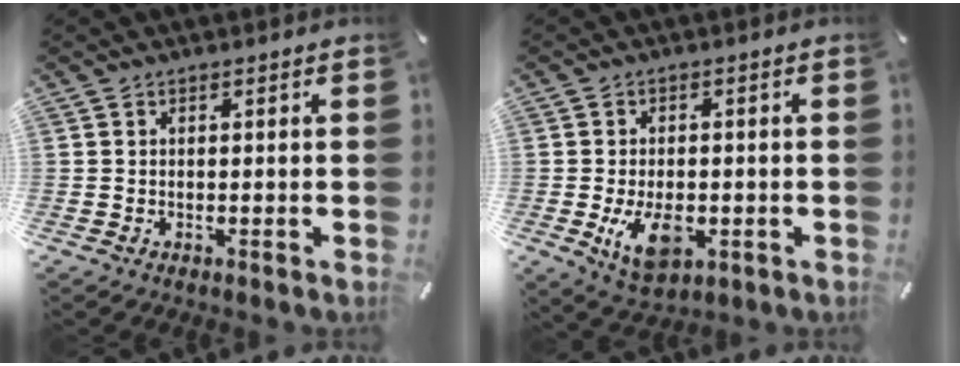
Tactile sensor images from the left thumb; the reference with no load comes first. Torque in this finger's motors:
{"motor_torque": [-0.02, 1.59, -0.05, -0.05, -0.01]}